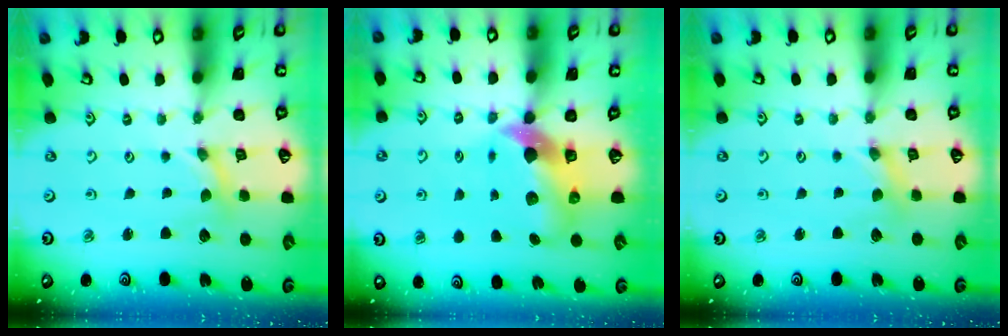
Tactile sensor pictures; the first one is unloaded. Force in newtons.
{"total": 8.6, "press": 8.5, "slide": 1.4}
{"total": 1.6, "press": 1.6, "slide": 0.3}